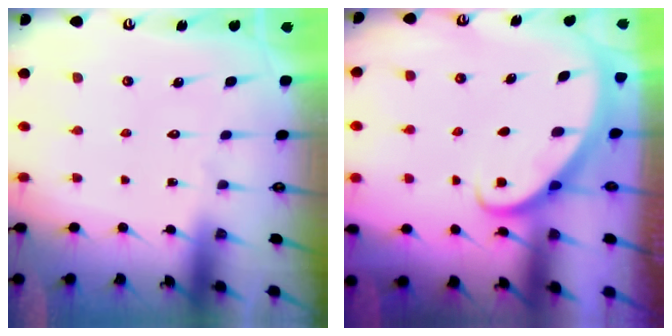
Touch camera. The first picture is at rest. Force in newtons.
{"total": 2.9, "press": 2.9, "slide": 0.2}